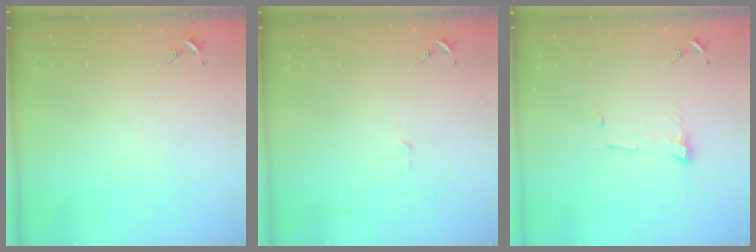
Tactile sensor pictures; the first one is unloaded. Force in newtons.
{"total": 3.0, "press": 3.0, "slide": 0.2}
{"total": 7.0, "press": 7.0, "slide": 0.2}